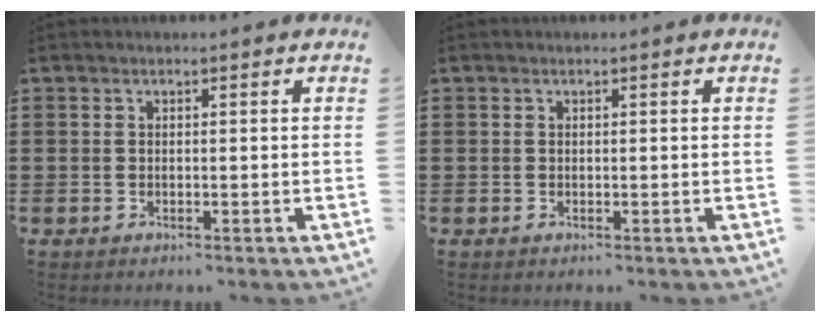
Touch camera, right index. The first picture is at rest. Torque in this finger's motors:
{"motor_torque": [-0.30, -0.02, 0.00, 0.00]}